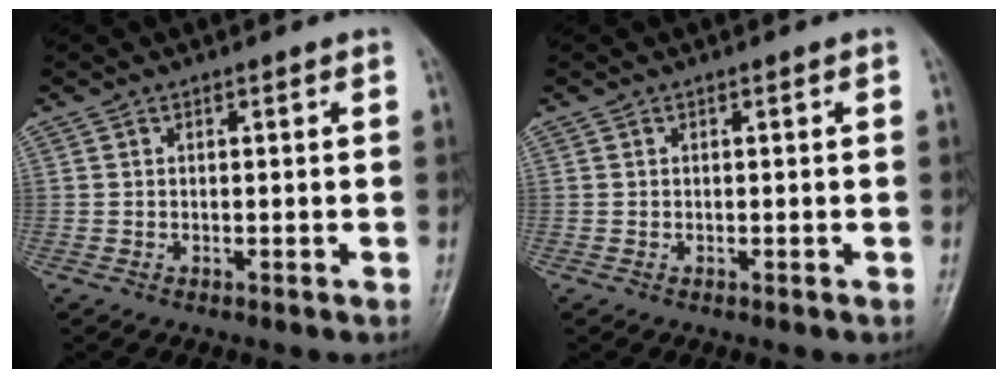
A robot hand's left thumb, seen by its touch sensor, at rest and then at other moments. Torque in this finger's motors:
{"motor_torque": [-0.10, -0.02, -0.05, 0.05, 0.00]}